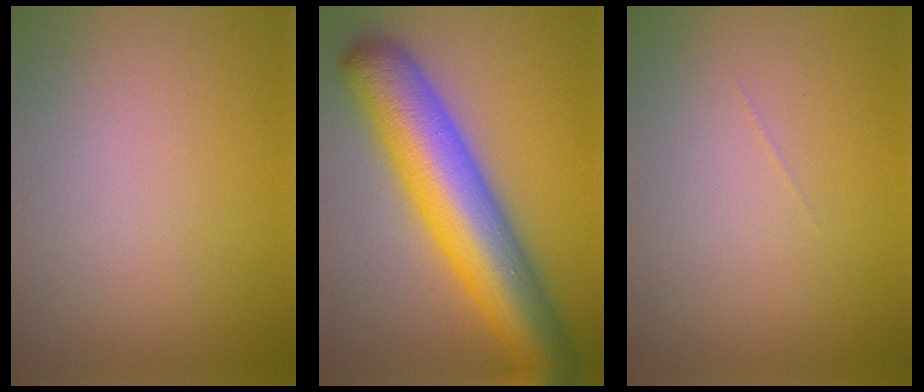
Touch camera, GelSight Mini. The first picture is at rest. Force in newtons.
{"total": 11.9, "press": 11.9, "slide": 0.3}
{"total": 0.0}